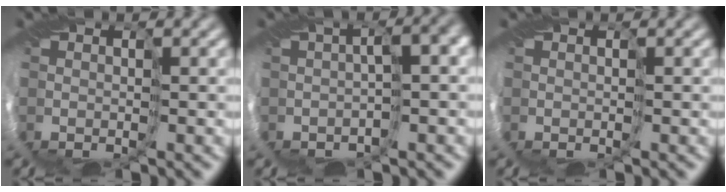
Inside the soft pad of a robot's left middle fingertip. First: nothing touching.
{"total": 4.4, "force": [-0.8, 1.4, 4.1], "torque": [-0.049, 0.012, -0.007]}
{"total": 0.0}